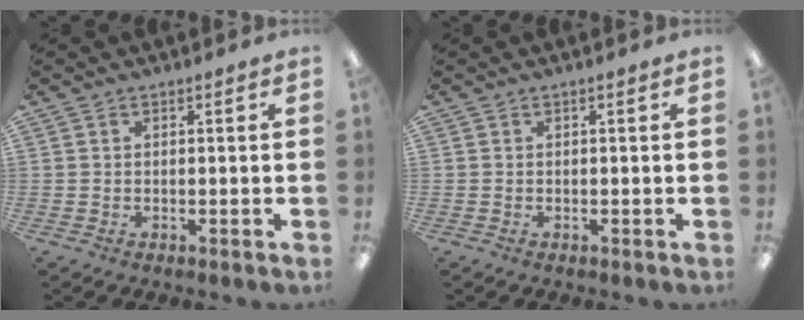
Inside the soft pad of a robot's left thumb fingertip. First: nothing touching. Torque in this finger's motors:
{"motor_torque": [0.00, 0.00, 0.05, -0.12, 0.00]}